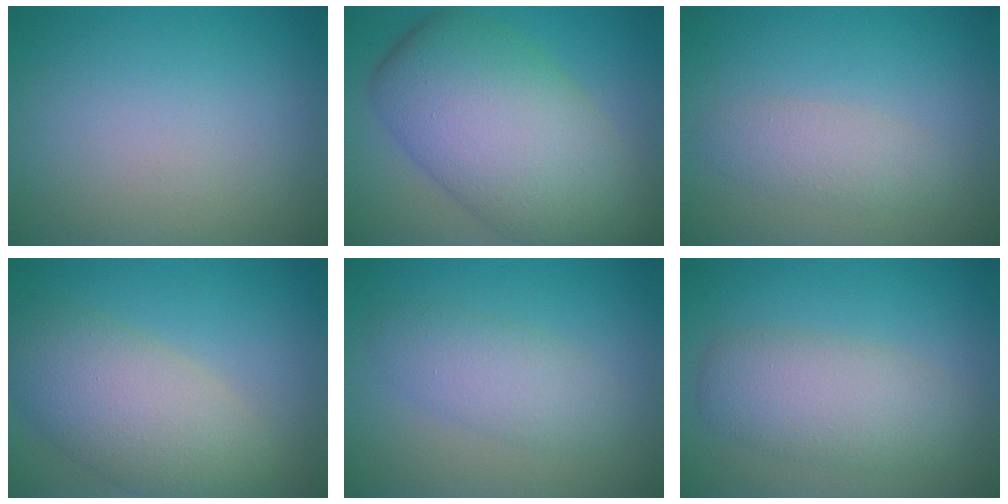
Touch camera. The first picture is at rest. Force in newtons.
{"total": 12.0, "press": 12.0, "slide": 0.5}
{"total": 2.2, "press": 2.2, "slide": 0.1}
{"total": 7.1, "press": 7.1, "slide": 0.4}
{"total": 3.2, "press": 3.2, "slide": 0.0}
{"total": 5.0, "press": 5.0, "slide": 0.2}